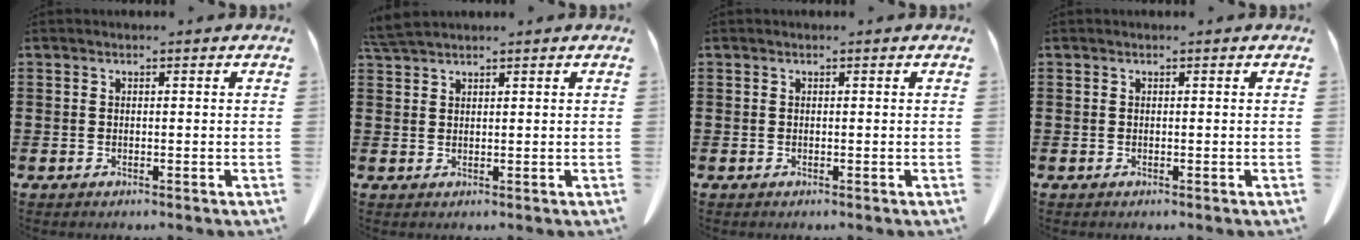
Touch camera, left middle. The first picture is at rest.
{"total": 2.8, "force": [2.5, 0.2, 1.2], "torque": [-0.039, -0.004, 0.048]}
{"total": 0.0}
{"total": 0.0}